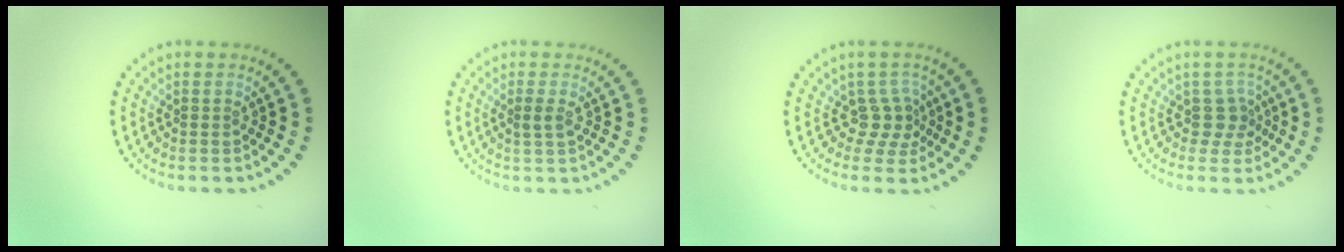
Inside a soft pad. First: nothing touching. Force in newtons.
{"total": 1.1, "press": 1.0, "slide": 0.4}
{"total": 2.4, "press": 1.6, "slide": 1.8}
{"total": 2.1, "press": 1.6, "slide": 1.3}